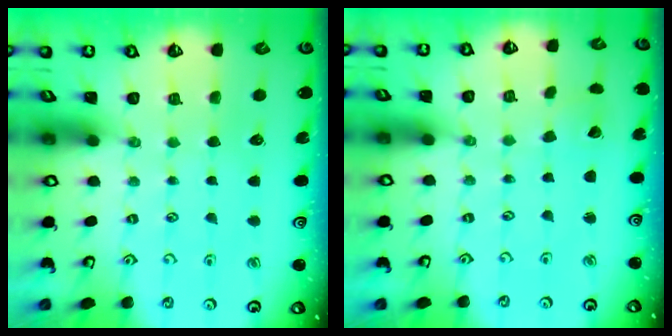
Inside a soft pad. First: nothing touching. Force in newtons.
{"total": 2.3, "press": 2.3, "slide": 0.1}